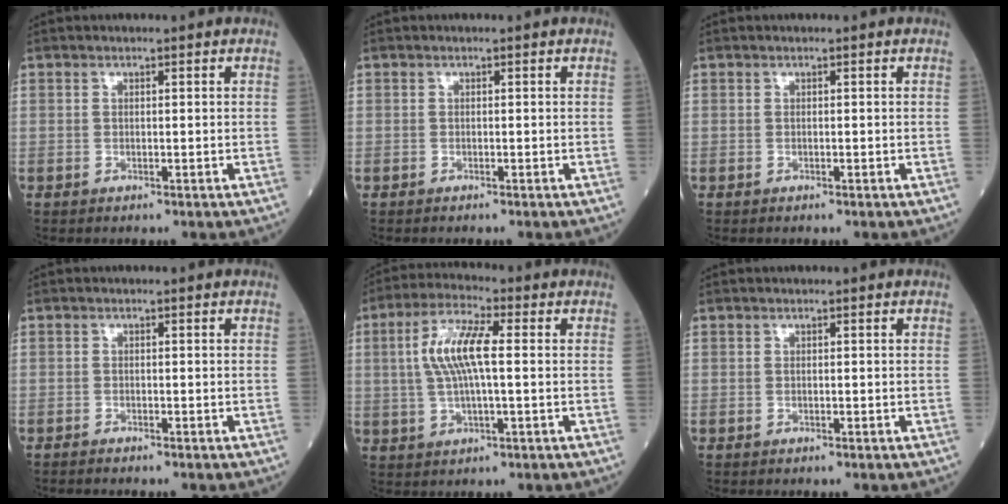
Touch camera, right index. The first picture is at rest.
{"total": 0.0}
{"total": 0.0}
{"total": 0.7, "force": [-0.7, -0.2, 0.1], "torque": [-0.003, 0.000, -0.015]}
{"total": 8.8, "force": [1.1, 1.9, 8.5], "torque": [-0.178, 0.012, 0.020]}
{"total": 0.0}